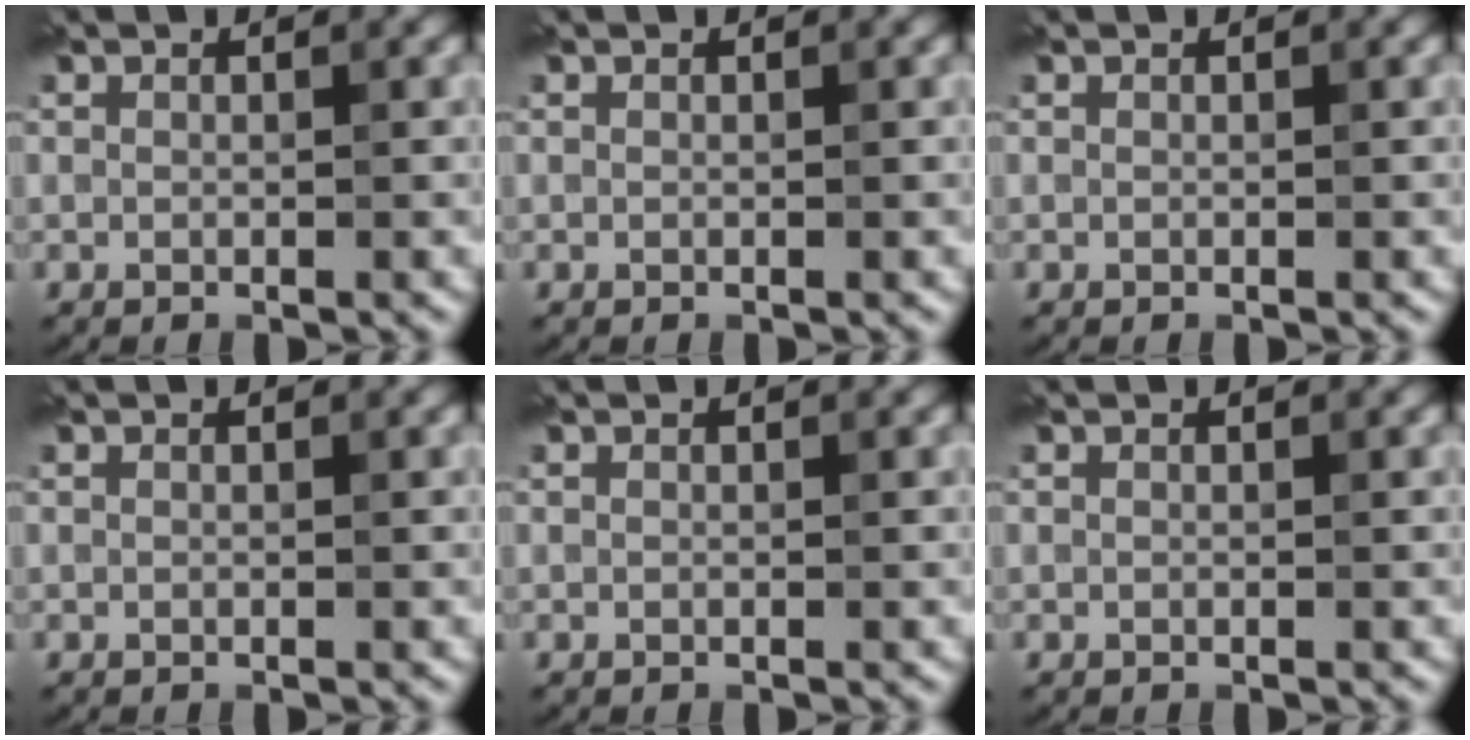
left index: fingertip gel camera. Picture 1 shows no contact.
{"total": 0.0}
{"total": 0.0}
{"total": 0.0}
{"total": 0.0}
{"total": 0.0}